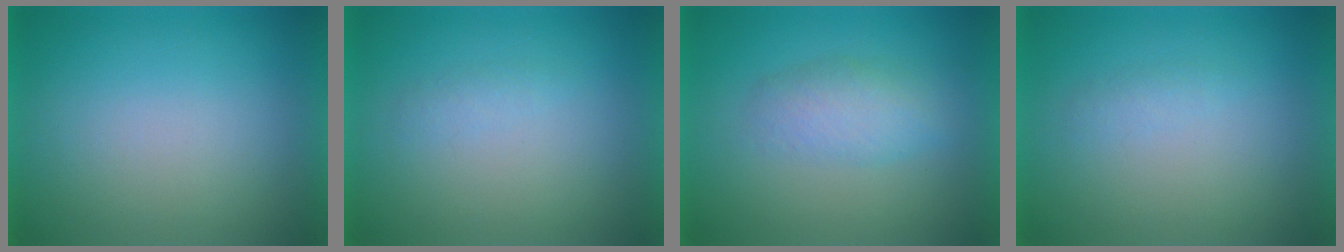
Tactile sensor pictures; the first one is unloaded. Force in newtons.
{"total": 1.1}
{"total": 4.0}
{"total": 1.1}